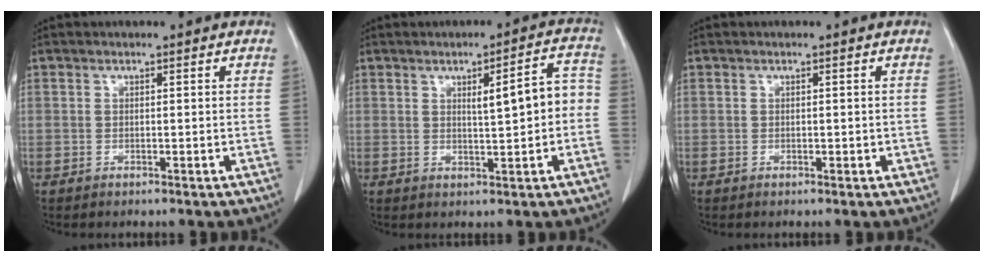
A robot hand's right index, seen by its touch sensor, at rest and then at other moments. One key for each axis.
{"total": 6.2, "fx": 0.1, "fy": 1.3, "fz": 6.1, "tx": -0.083, "ty": 0.022, "tz": 0.004}
{"total": 0.7, "fx": -0.2, "fy": 0.4, "fz": 0.5, "tx": -0.007, "ty": 0.000, "tz": -0.003}